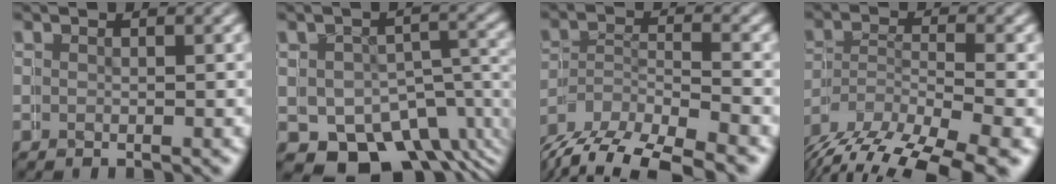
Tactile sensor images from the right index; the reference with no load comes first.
{"total": 9.6, "force": [-4.1, 7.6, 4.2], "torque": [-0.070, -0.054, -0.044]}
{"total": 8.3, "force": [-5.9, 4.8, 3.4], "torque": [-0.066, -0.026, -0.086]}
{"total": 8.5, "force": [-4.1, 5.8, 4.7], "torque": [-0.095, -0.029, -0.057]}